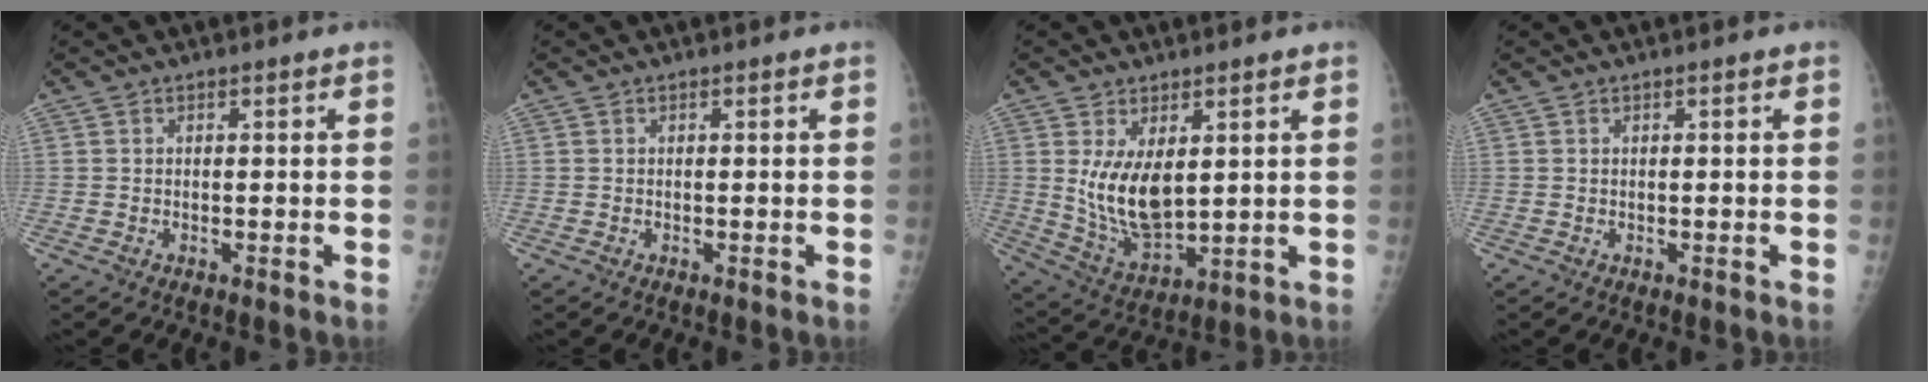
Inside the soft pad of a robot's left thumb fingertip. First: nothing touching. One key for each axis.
{"total": 0.0}
{"total": 11.1, "fx": 2.5, "fy": 5.6, "fz": 9.2, "tx": -0.151, "ty": -0.028, "tz": 0.065}
{"total": 0.0}